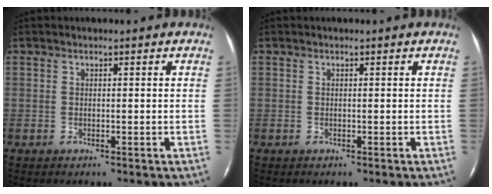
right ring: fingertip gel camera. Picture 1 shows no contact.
{"total": 0.0}